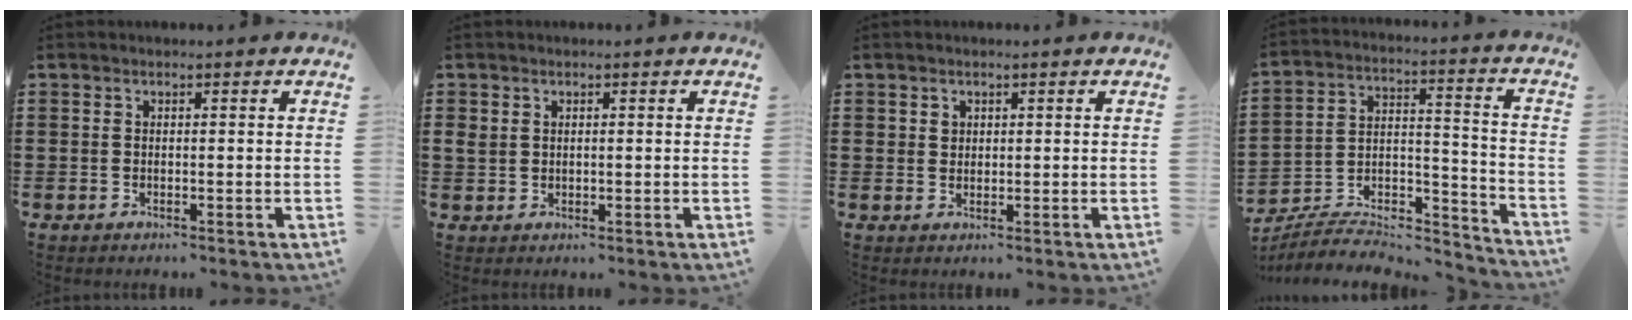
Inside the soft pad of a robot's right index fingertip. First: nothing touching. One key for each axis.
{"total": 1.5, "fx": 0.8, "fy": 1.1, "fz": 0.6, "tx": -0.014, "ty": 0.006, "tz": 0.015}
{"total": 1.3, "fx": 0.7, "fy": 1.0, "fz": 0.4, "tx": -0.002, "ty": -0.002, "tz": 0.013}
{"total": 6.8, "fx": -6.1, "fy": 2.1, "fz": 2.2, "tx": -0.036, "ty": 0.005, "tz": -0.119}